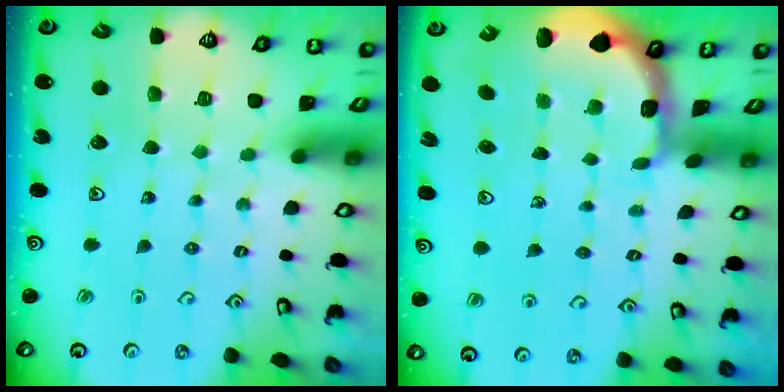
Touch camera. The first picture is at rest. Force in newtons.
{"total": 1.6, "press": 1.4, "slide": 0.7}